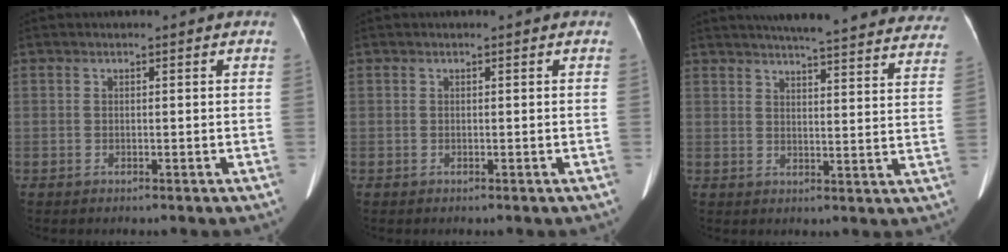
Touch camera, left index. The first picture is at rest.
{"total": 0.0}
{"total": 29.7, "force": [27.1, 3.4, 11.5], "torque": [-0.165, -0.063, 0.310]}